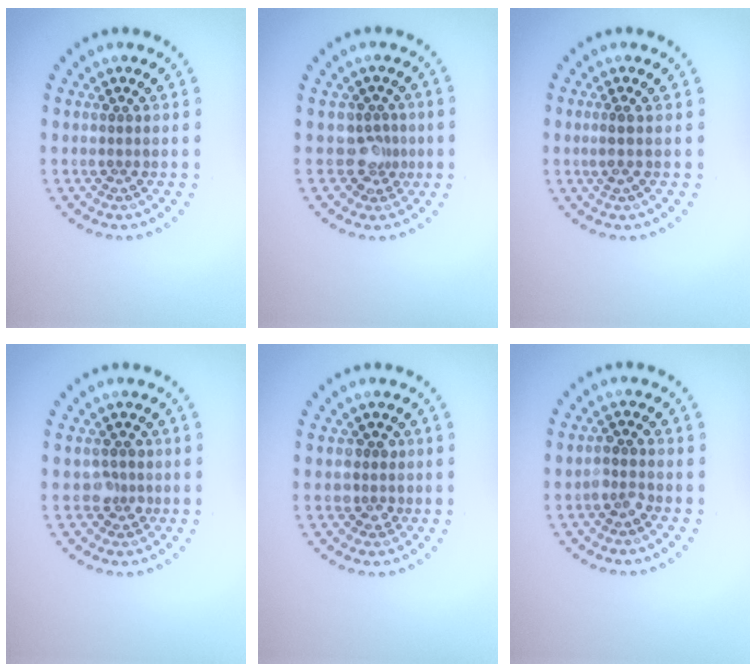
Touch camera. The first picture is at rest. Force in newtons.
{"total": 2.1, "press": 1.6, "slide": 1.3}
{"total": 0.8, "press": 0.4, "slide": 0.7}
{"total": 1.6, "press": 1.4, "slide": 0.8}
{"total": 1.6, "press": 1.5, "slide": 0.7}
{"total": 1.4, "press": 1.3, "slide": 0.6}